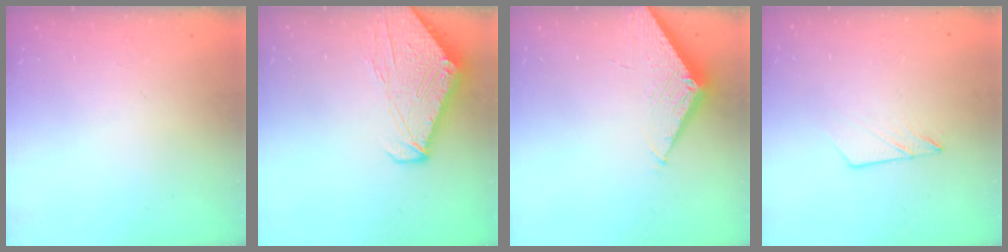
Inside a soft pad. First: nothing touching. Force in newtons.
{"total": 10.2, "press": 10.1, "slide": 1.3}
{"total": 6.1, "press": 6.1, "slide": 0.5}
{"total": 5.8, "press": 5.8, "slide": 0.7}